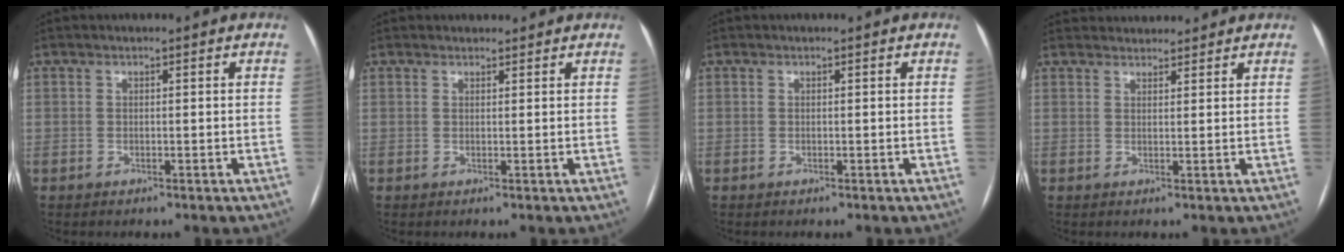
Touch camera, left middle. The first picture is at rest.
{"total": 1.9, "force": [1.8, 0.6, 0.2], "torque": [-0.005, 0.016, 0.026]}
{"total": 0.0}
{"total": 6.3, "force": [6.0, 1.6, 0.8], "torque": [-0.005, 0.031, 0.079]}